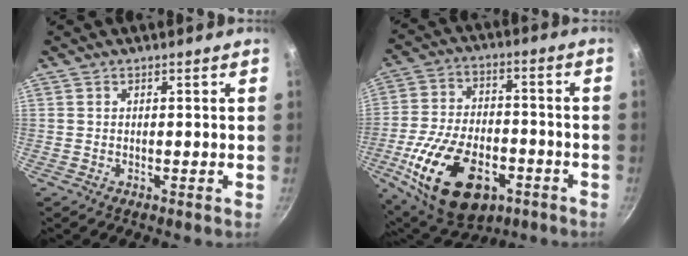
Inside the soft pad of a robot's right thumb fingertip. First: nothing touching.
{"total": 21.6, "force": [-8.5, 12.5, 15.4], "torque": [-0.262, 0.023, -0.136]}